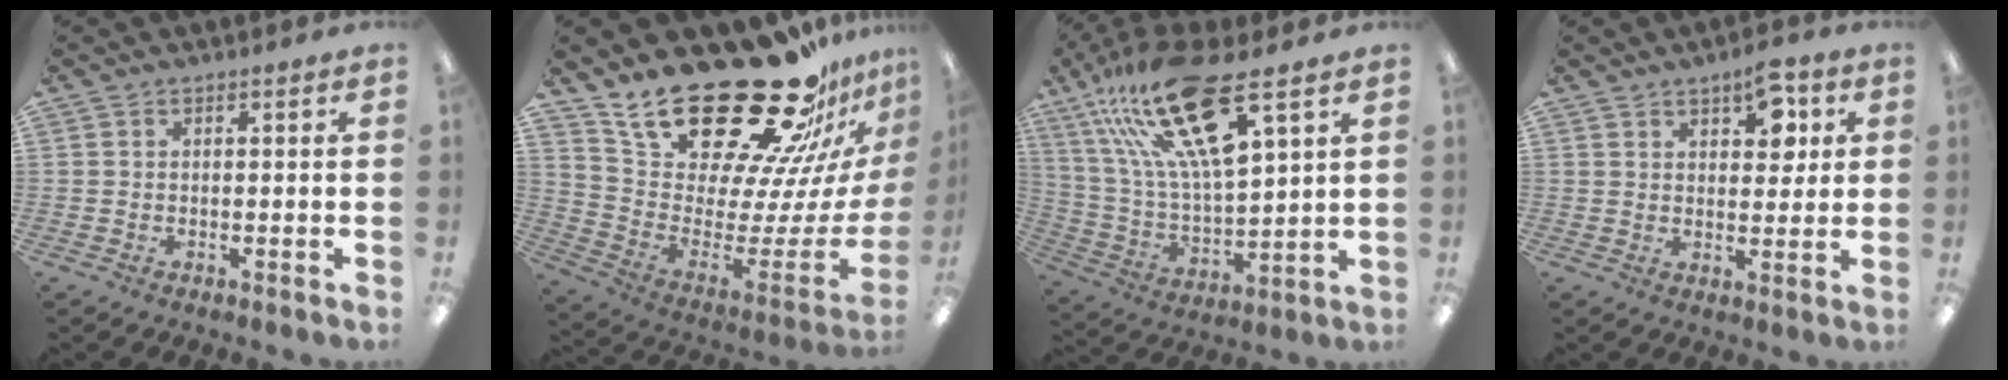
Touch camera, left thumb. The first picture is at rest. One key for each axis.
{"total": 31.0, "fx": 24.1, "fy": 11.3, "fz": 15.9, "tx": -0.233, "ty": -0.186, "tz": 0.436}
{"total": 23.8, "fx": 14.6, "fy": 7.0, "fz": 17.4, "tx": -0.325, "ty": -0.072, "tz": 0.244}
{"total": 7.5, "fx": 4.3, "fy": 4.0, "fz": 4.6, "tx": -0.043, "ty": -0.020, "tz": 0.070}